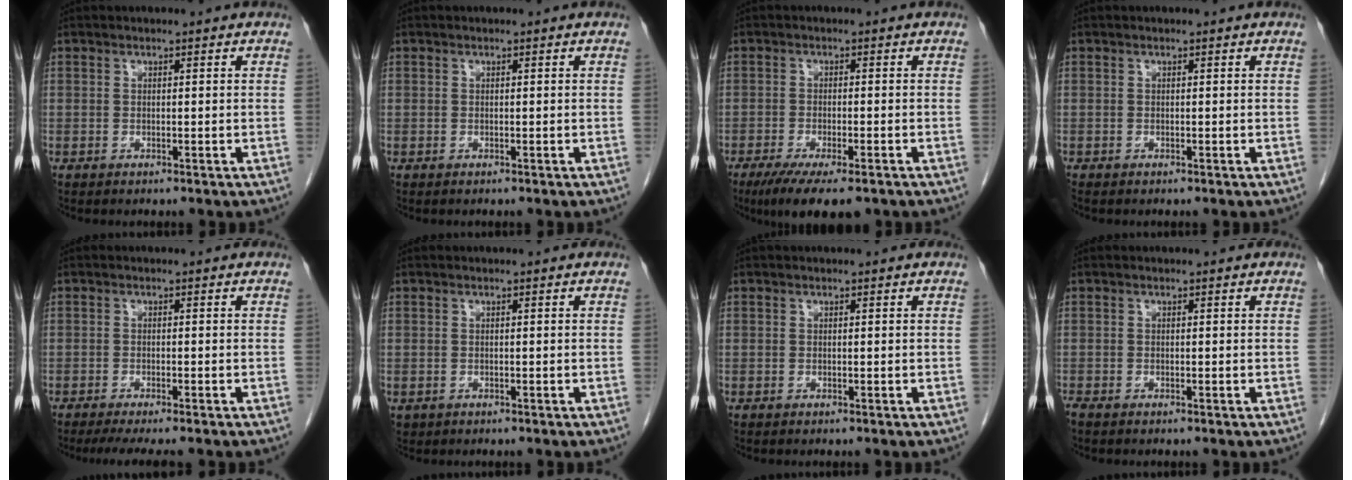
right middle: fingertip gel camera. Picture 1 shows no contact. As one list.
[{"total": 0.0}, {"total": 9.6, "force": [-6.8, 2.1, 6.4], "torque": [-0.094, -0.019, -0.104]}, {"total": 0.0}, {"total": 5.9, "force": [-4.8, 0.4, 3.3], "torque": [-0.043, -0.013, -0.074]}, {"total": 0.6, "force": [-0.2, 0.6, 0.1], "torque": [-0.004, 0.003, 0.002]}, {"total": 0.0}, {"total": 0.8, "force": [-0.7, -0.2, 0.4], "torque": [-0.005, -0.001, -0.009]}]